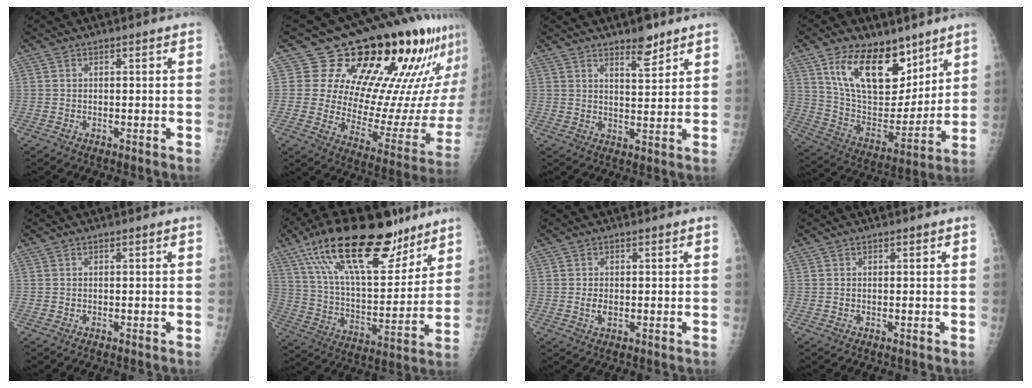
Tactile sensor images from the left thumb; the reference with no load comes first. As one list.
[{"total": 25.1, "force": [16.0, 10.7, 16.1], "torque": [-0.181, -0.070, 0.224]}, {"total": 5.2, "force": [3.9, 1.7, 3.1], "torque": [-0.032, -0.031, 0.061]}, {"total": 19.9, "force": [11.6, 10.8, 11.9], "torque": [-0.151, -0.068, 0.215]}, {"total": 0.0}, {"total": 26.6, "force": [17.1, 10.4, 17.5], "torque": [-0.261, -0.041, 0.289]}, {"total": 1.9, "force": [-0.1, 1.3, 1.4], "torque": [-0.023, -0.002, -0.001]}, {"total": 0.0}]